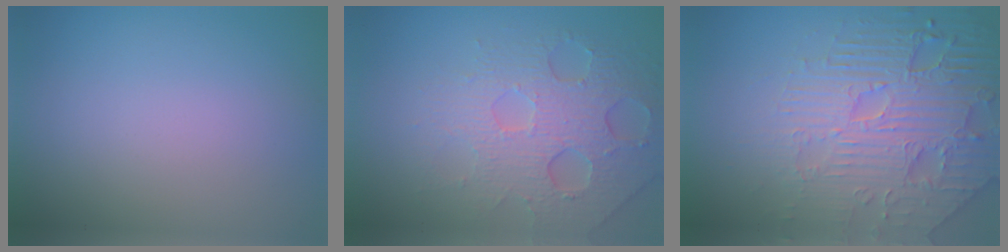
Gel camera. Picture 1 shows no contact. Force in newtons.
{"total": 6.2, "press": 4.7, "slide": 4.1}
{"total": 7.0, "press": 5.7, "slide": 4.1}